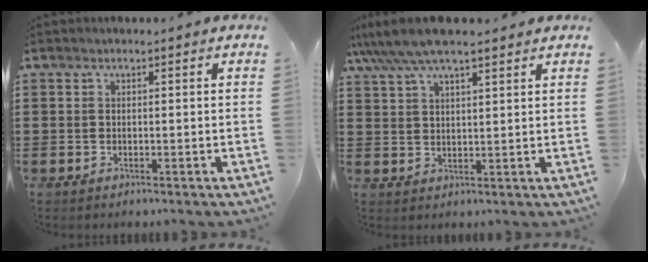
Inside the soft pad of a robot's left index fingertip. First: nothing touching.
{"total": 6.3, "force": [5.1, 1.3, 3.4], "torque": [-0.079, -0.009, 0.093]}